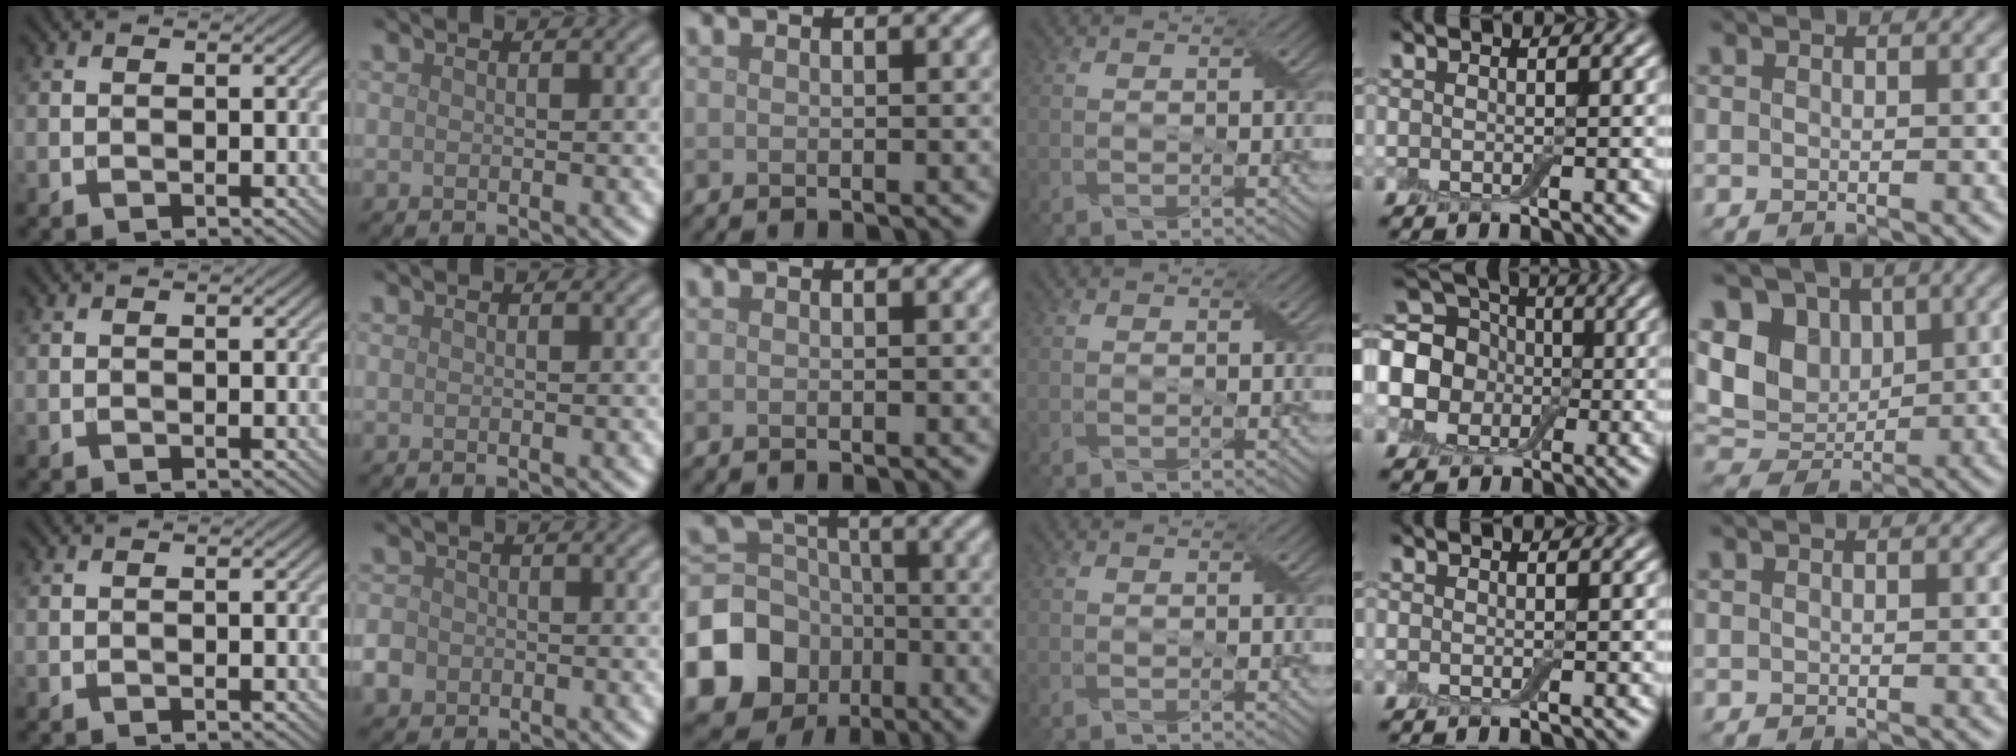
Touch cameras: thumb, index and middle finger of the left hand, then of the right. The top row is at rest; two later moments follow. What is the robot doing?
{"motion": "fold", "object": "aluminum foil"}